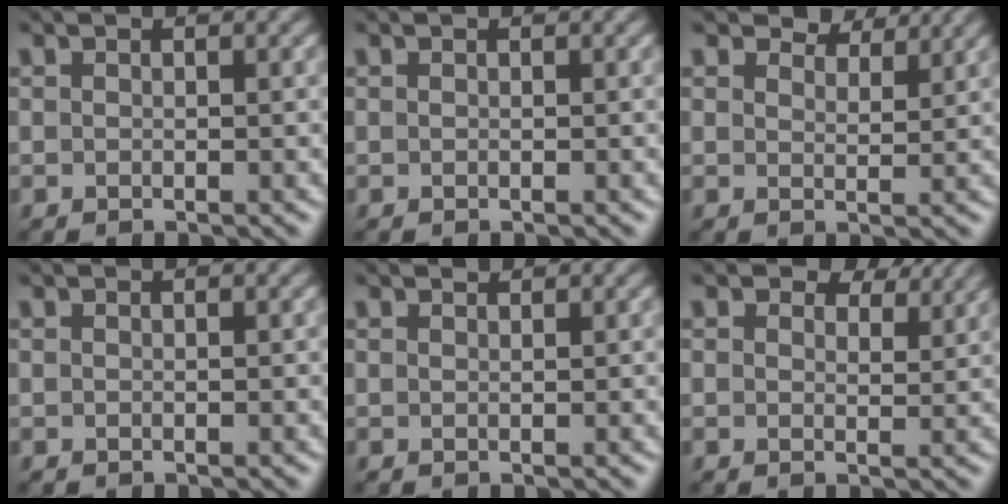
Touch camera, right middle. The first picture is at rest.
{"total": 0.0}
{"total": 3.4, "force": [3.3, 0.7, 0.7], "torque": [-0.023, 0.000, 0.045]}
{"total": 0.0}
{"total": 0.6, "force": [0.6, -0.1, -0.2], "torque": [0.000, -0.001, 0.012]}
{"total": 3.8, "force": [2.9, 1.7, 1.7], "torque": [-0.034, -0.001, 0.037]}